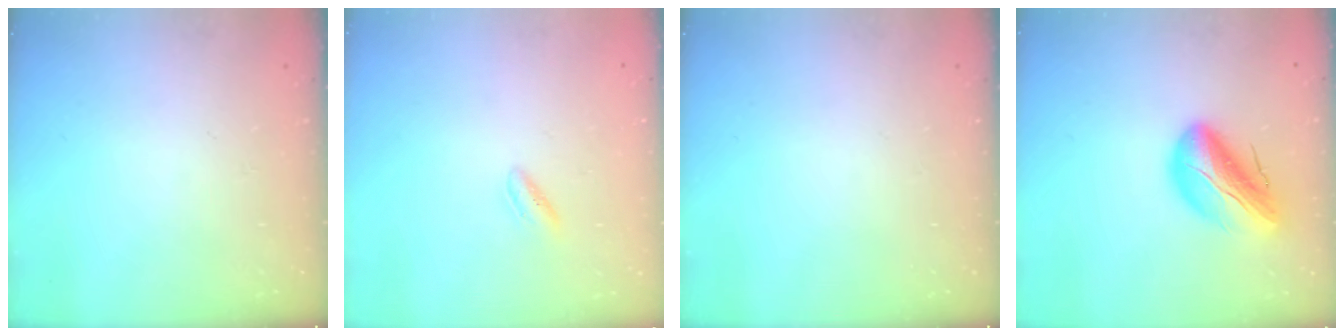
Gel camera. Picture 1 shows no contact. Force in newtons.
{"total": 2.5, "press": 2.4, "slide": 0.7}
{"total": 0.0}
{"total": 17.3, "press": 16.7, "slide": 4.2}